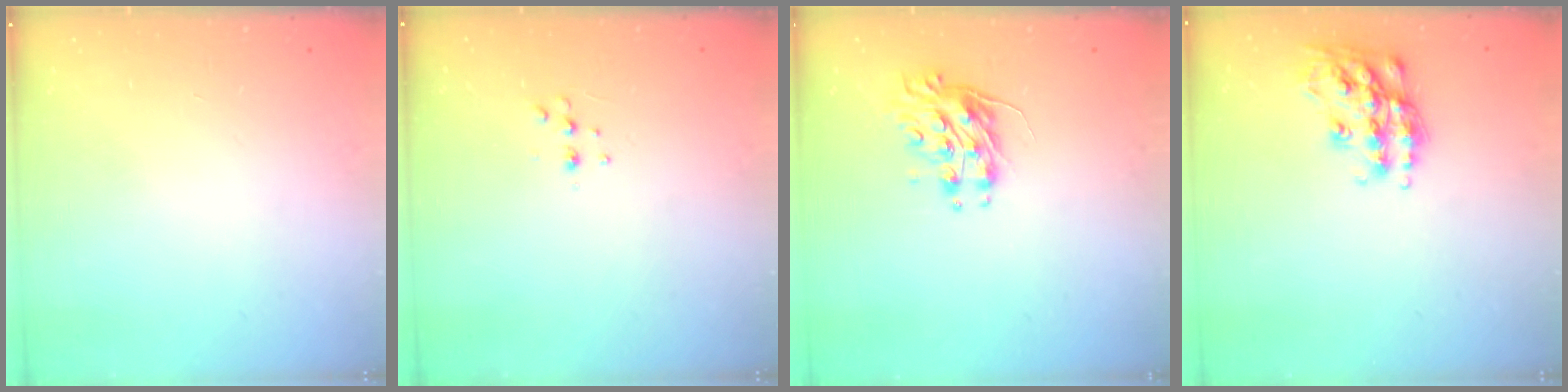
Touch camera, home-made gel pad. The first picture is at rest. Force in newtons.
{"total": 4.1, "press": 3.9, "slide": 1.3}
{"total": 8.7, "press": 8.7, "slide": 0.3}
{"total": 16.6, "press": 16.5, "slide": 1.0}